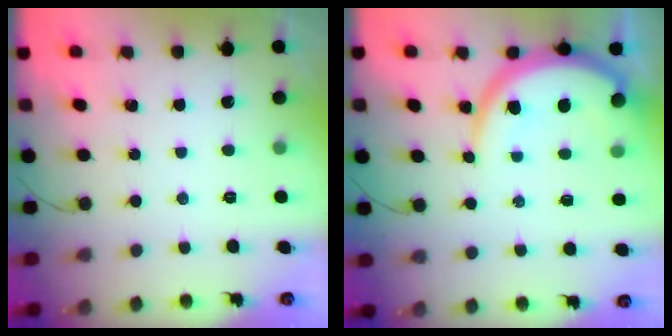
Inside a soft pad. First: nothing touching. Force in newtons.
{"total": 10.5, "press": 10.4, "slide": 1.2}